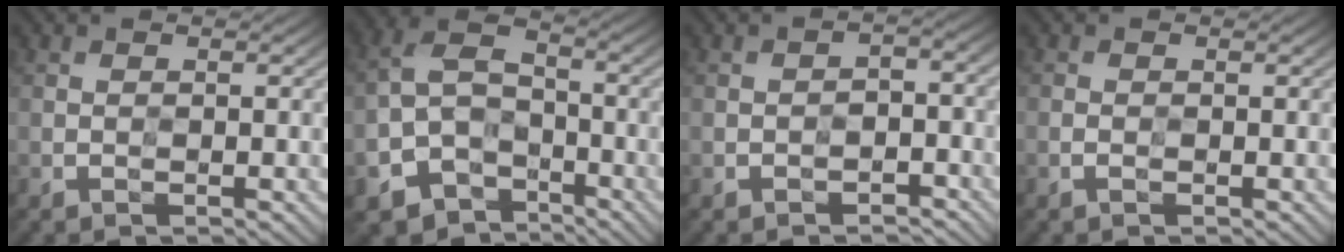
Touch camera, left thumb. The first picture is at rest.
{"total": 9.8, "force": [-5.6, 6.5, 4.6], "torque": [-0.100, -0.027, -0.107]}
{"total": 4.4, "force": [-2.4, 2.5, 2.6], "torque": [-0.033, -0.004, -0.037]}
{"total": 0.8, "force": [-0.4, 0.6, 0.4], "torque": [-0.008, -0.004, -0.008]}